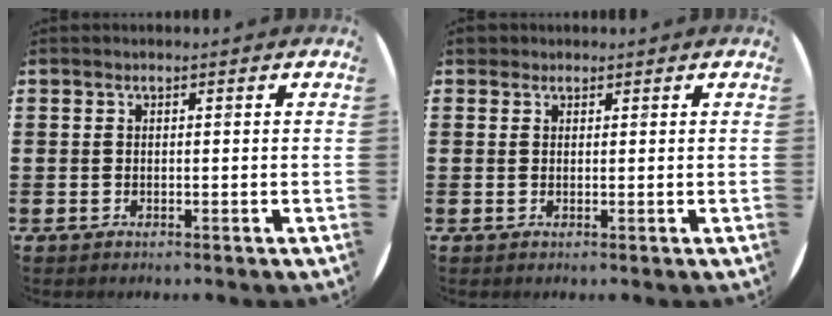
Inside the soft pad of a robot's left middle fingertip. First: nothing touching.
{"total": 1.2, "force": [1.0, 0.5, 0.0], "torque": [0.006, 0.001, 0.018]}